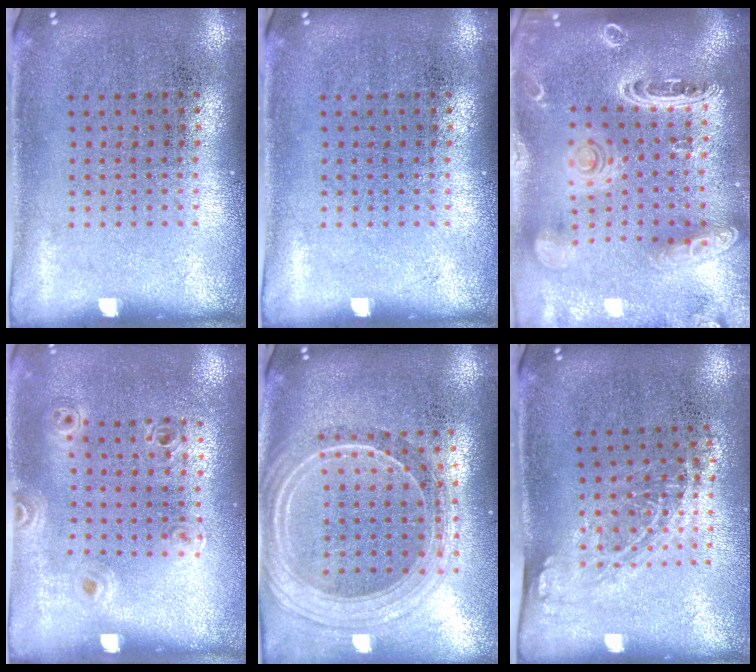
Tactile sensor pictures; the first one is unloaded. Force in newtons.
{"total": 0.0}
{"total": 2.8, "press": 2.4, "slide": 1.5}
{"total": 0.9, "press": 0.8, "slide": 0.3}
{"total": 2.4, "press": 2.0, "slide": 1.2}
{"total": 1.3, "press": 1.0, "slide": 0.9}